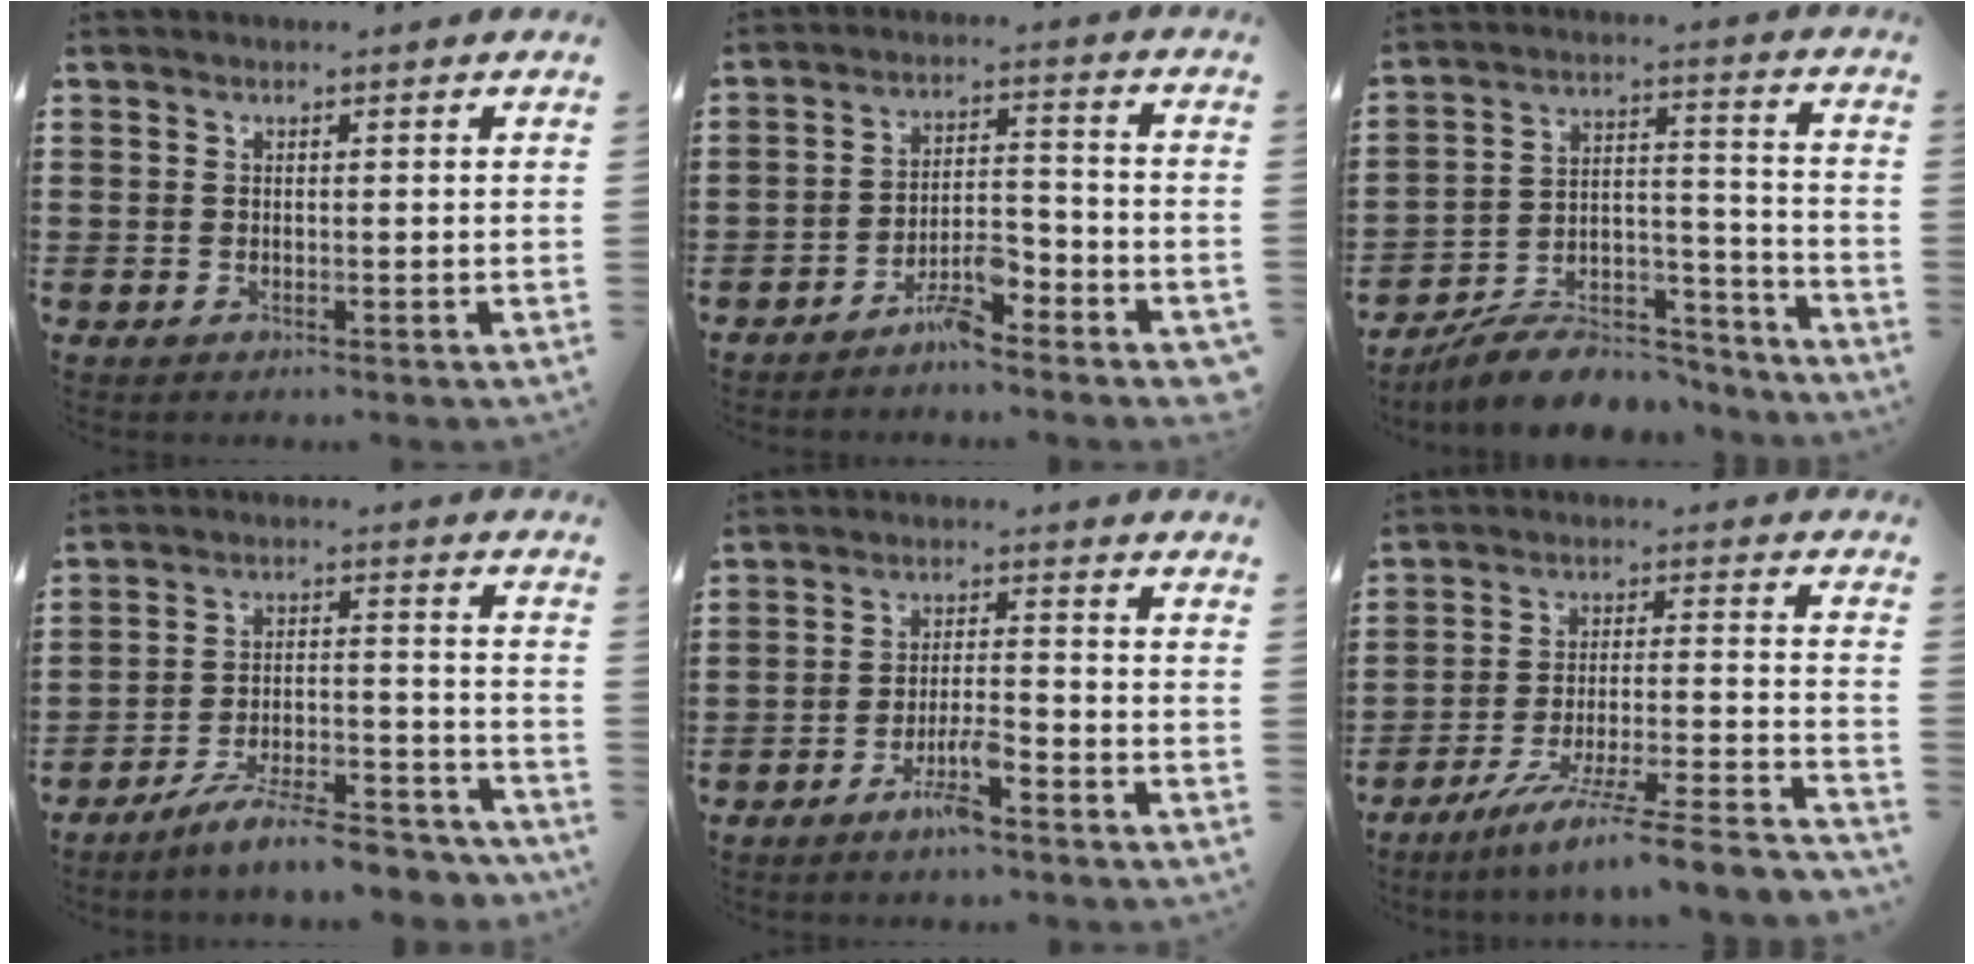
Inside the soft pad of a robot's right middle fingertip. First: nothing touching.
{"total": 5.9, "force": [-4.7, 1.1, 3.3], "torque": [-0.066, 0.009, -0.092]}
{"total": 8.7, "force": [-7.7, 2.9, 2.7], "torque": [-0.043, 0.028, -0.146]}
{"total": 8.9, "force": [-7.9, 0.4, 3.9], "torque": [-0.064, 0.012, -0.151]}
{"total": 5.2, "force": [-3.5, 0.7, 3.8], "torque": [-0.082, -0.002, -0.068]}
{"total": 8.6, "force": [-7.1, -0.7, 4.8], "torque": [-0.082, -0.012, -0.142]}